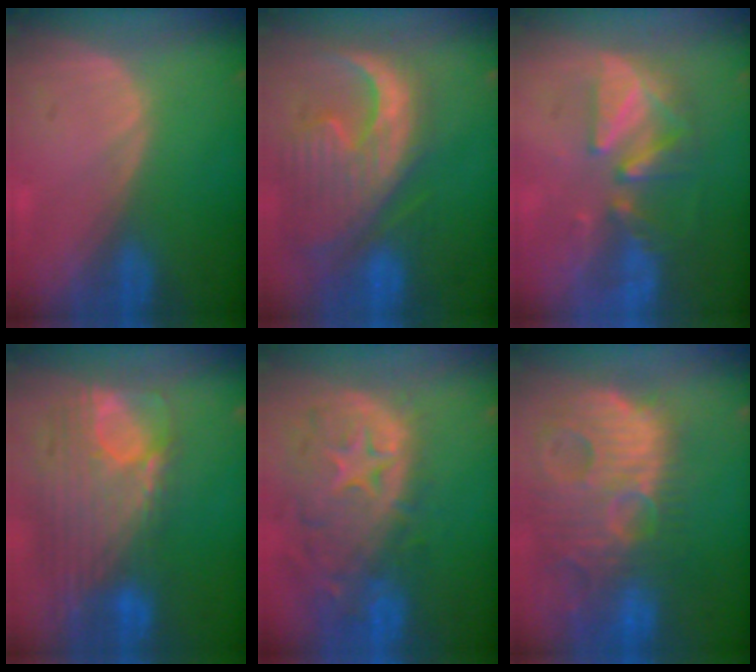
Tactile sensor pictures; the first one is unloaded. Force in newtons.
{"total": 13.5, "press": 11.6, "slide": 6.9}
{"total": 7.9, "press": 7.8, "slide": 1.3}
{"total": 12.3, "press": 10.4, "slide": 6.5}
{"total": 13.9, "press": 11.4, "slide": 8.1}
{"total": 14.8, "press": 12.9, "slide": 7.4}